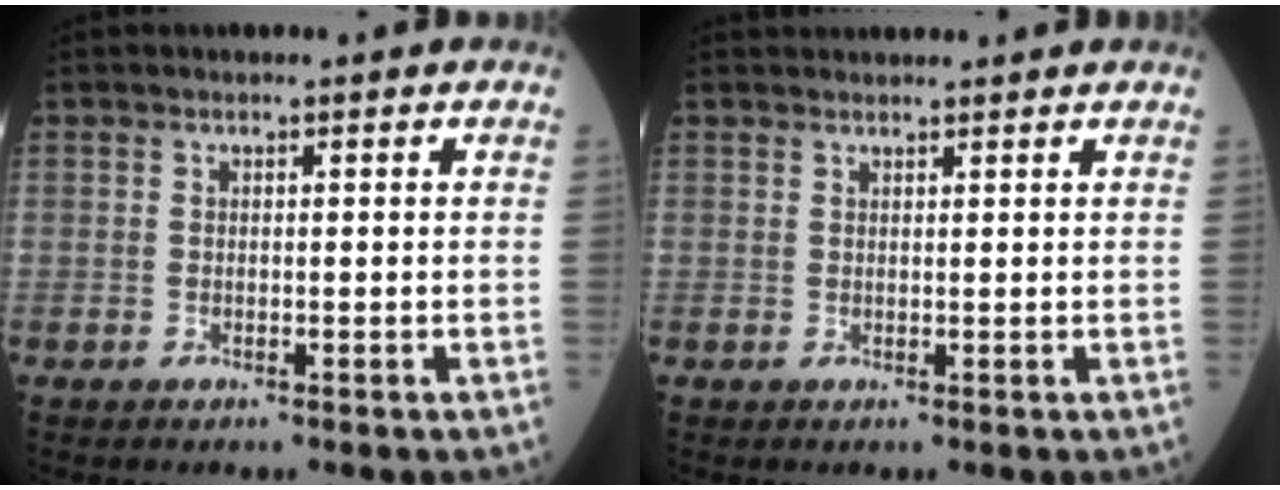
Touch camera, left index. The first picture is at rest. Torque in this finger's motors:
{"motor_torque": [-0.07, -0.05, -0.02, 0.00]}